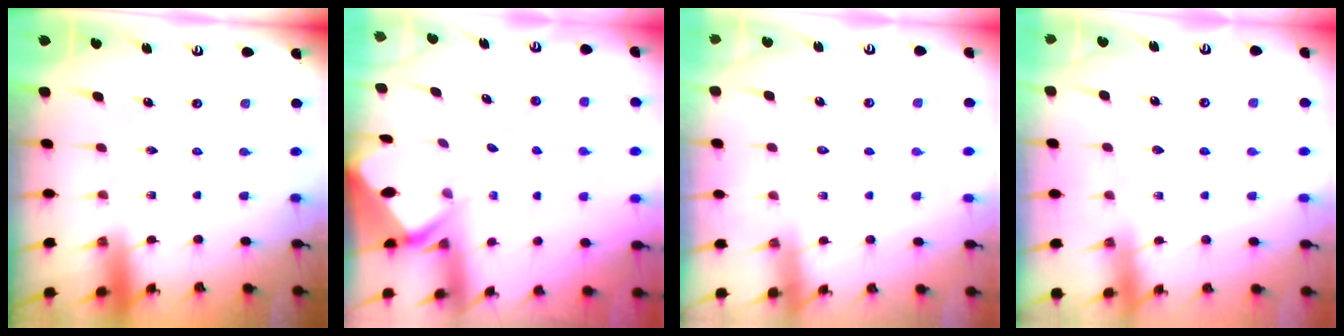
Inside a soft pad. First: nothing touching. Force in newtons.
{"total": 3.9, "press": 3.9, "slide": 0.2}
{"total": 3.4, "press": 3.4, "slide": 0.4}
{"total": 2.5, "press": 2.4, "slide": 0.5}